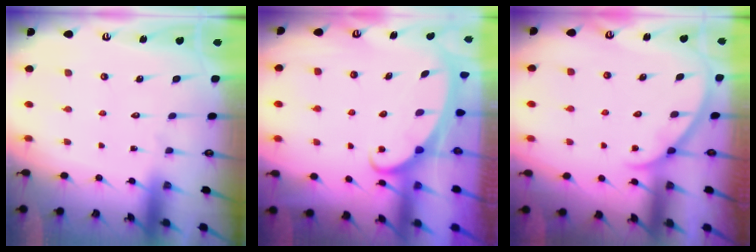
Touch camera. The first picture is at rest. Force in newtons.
{"total": 2.3, "press": 2.3, "slide": 0.3}
{"total": 2.9, "press": 2.9, "slide": 0.4}